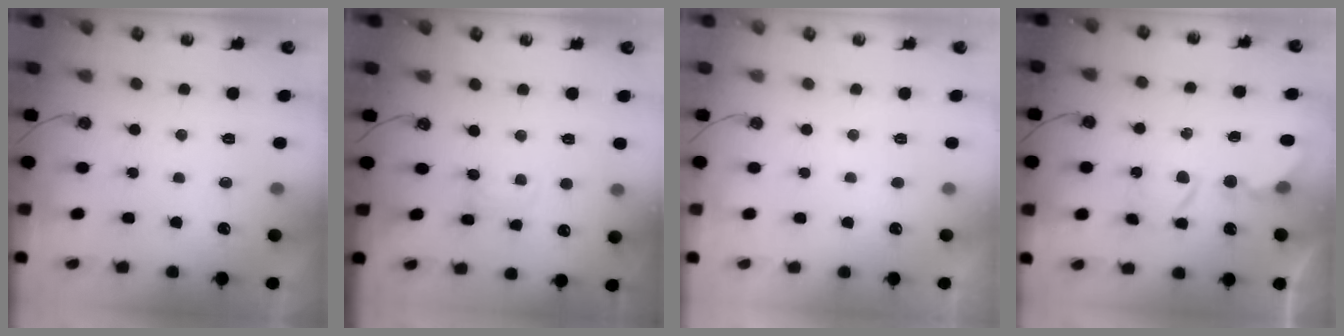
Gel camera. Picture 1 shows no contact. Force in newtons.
{"total": 1.5, "press": 1.4, "slide": 0.2}
{"total": 0.0}
{"total": 6.0, "press": 6.0, "slide": 0.2}